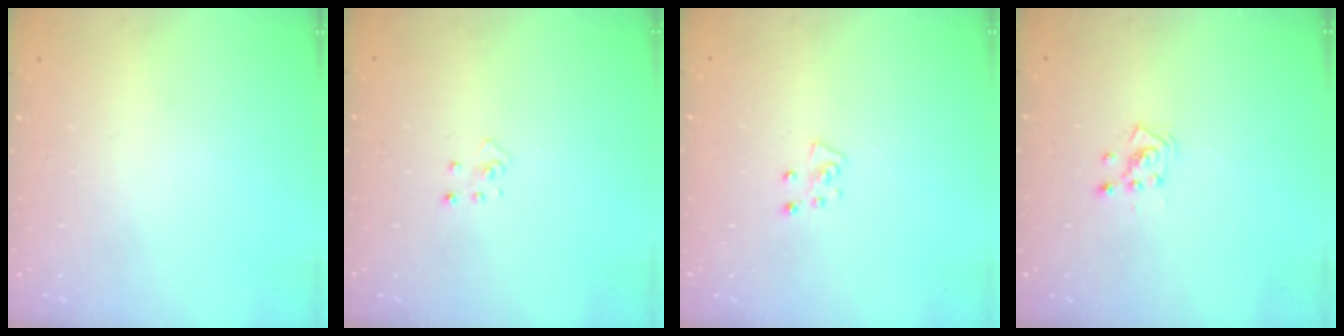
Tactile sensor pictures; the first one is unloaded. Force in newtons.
{"total": 2.9, "press": 2.9, "slide": 0.2}
{"total": 4.7, "press": 4.7, "slide": 0.5}
{"total": 3.3, "press": 3.2, "slide": 0.5}